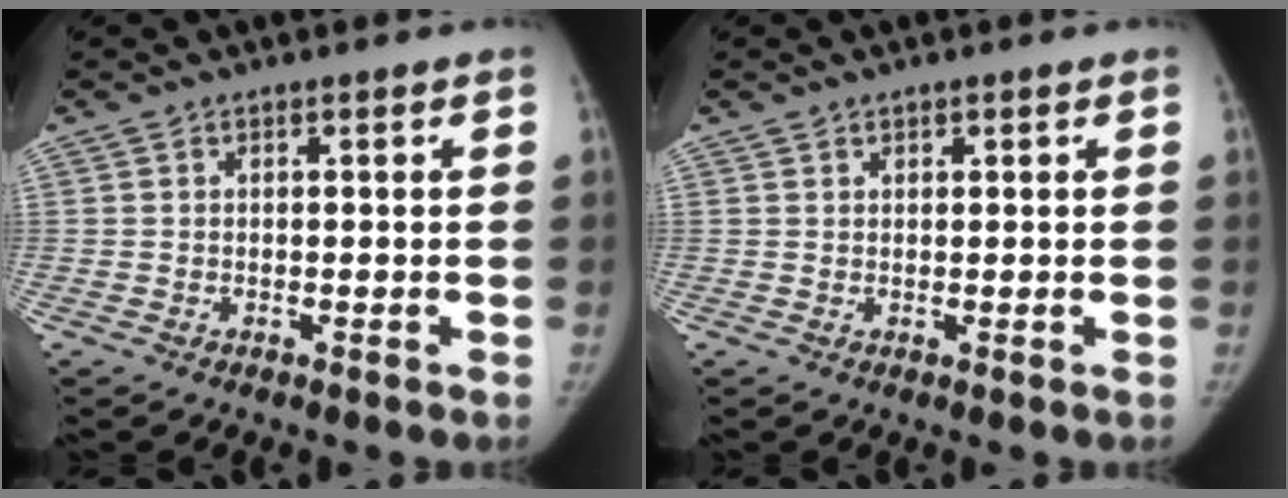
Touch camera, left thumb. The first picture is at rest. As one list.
[{"total": 1.0, "force": [0.7, 0.7, 0.3], "torque": [0.009, -0.003, 0.009]}]